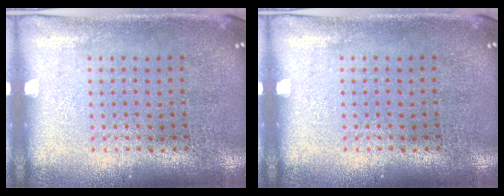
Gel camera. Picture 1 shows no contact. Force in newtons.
{"total": 0.0}